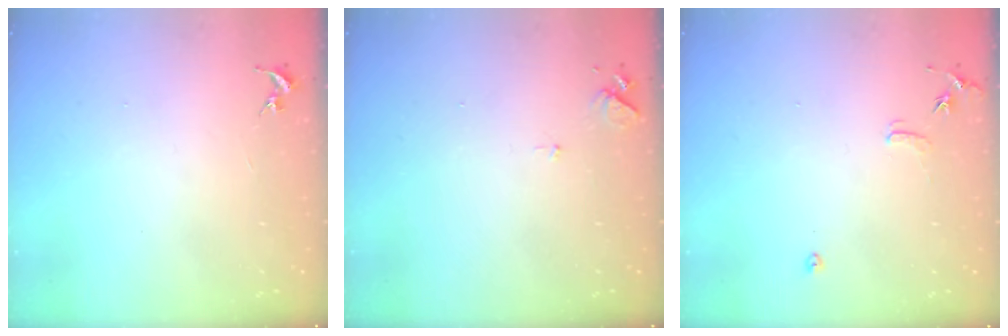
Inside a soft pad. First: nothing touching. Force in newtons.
{"total": 6.1, "press": 6.0, "slide": 0.8}
{"total": 6.9, "press": 6.9, "slide": 0.7}